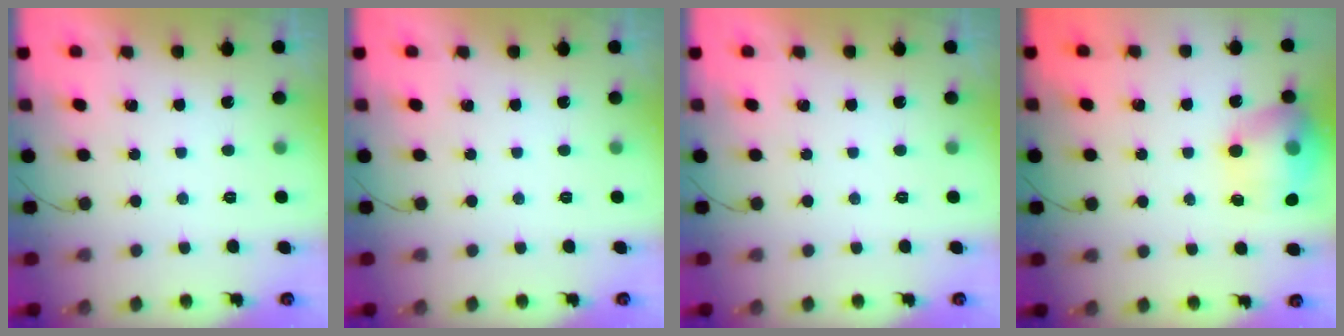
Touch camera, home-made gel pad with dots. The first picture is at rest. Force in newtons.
{"total": 0.0}
{"total": 0.0}
{"total": 16.7, "press": 16.7, "slide": 1.2}